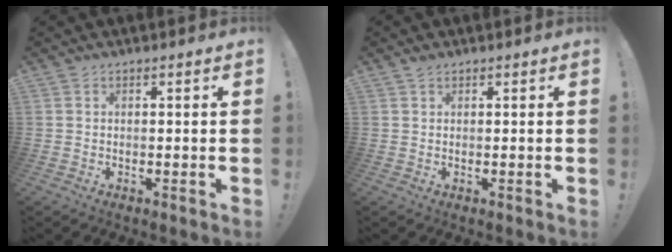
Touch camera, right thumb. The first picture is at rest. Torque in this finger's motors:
{"motor_torque": [0.13, 0.12, 0.00, -0.16, -0.01]}